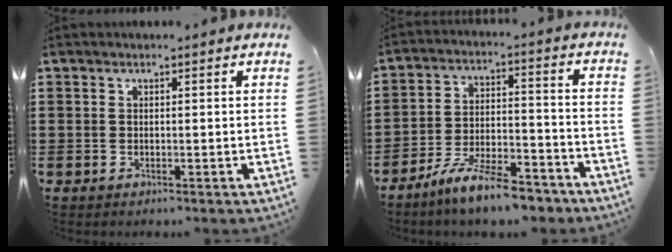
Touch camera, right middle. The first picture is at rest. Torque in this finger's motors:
{"motor_torque": [1.34, -0.79, 0.67, 0.08]}